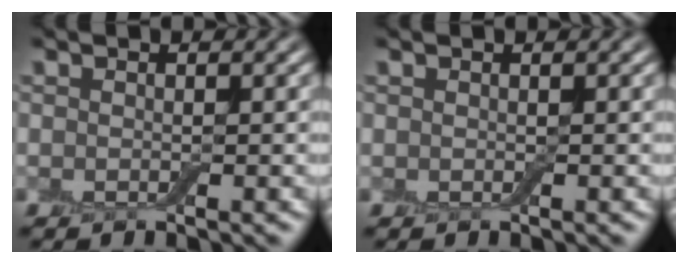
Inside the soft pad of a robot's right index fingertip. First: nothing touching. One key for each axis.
{"total": 0.0}